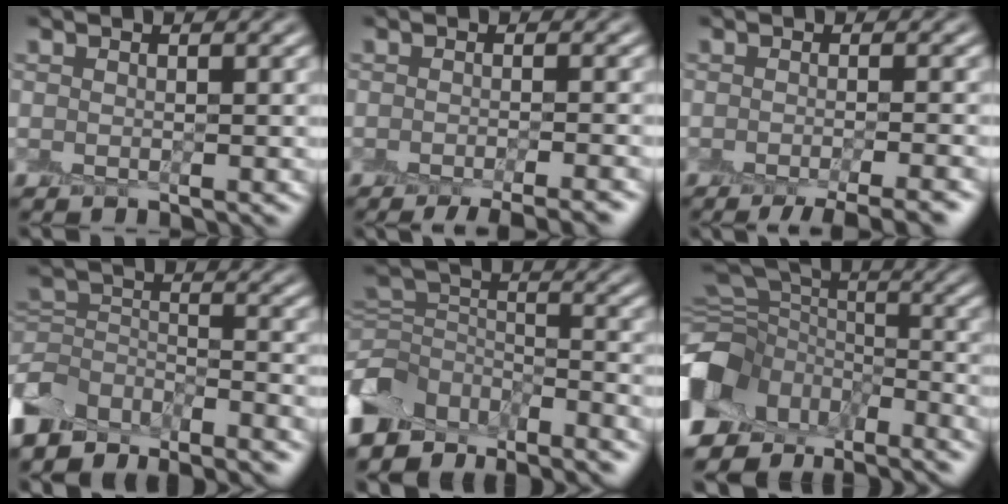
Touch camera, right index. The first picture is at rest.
{"total": 5.0, "force": [-3.9, 1.1, 3.0], "torque": [-0.031, -0.006, -0.039]}
{"total": 5.5, "force": [-4.2, 1.1, 3.5], "torque": [-0.040, -0.009, -0.050]}
{"total": 7.3, "force": [-6.0, 3.5, 2.3], "torque": [-0.054, -0.003, -0.113]}
{"total": 8.7, "force": [-6.8, 4.7, 2.8], "torque": [-0.070, 0.004, -0.127]}
{"total": 14.0, "force": [-8.0, 9.0, 7.1], "torque": [-0.174, 0.003, -0.115]}